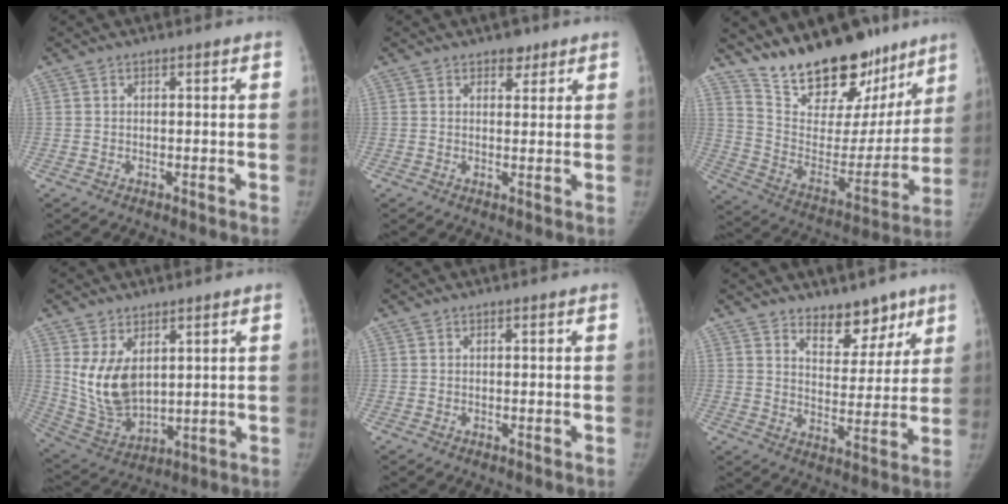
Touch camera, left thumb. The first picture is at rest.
{"total": 2.8, "force": [2.0, 1.7, 1.1], "torque": [0.002, -0.011, 0.026]}
{"total": 25.2, "force": [19.3, 10.9, 12.0], "torque": [-0.145, -0.100, 0.310]}
{"total": 11.3, "force": [3.7, 6.8, 8.3], "torque": [-0.142, -0.028, 0.094]}
{"total": 0.0}
{"total": 9.1, "force": [6.8, 4.7, 3.7], "torque": [-0.011, -0.047, 0.107]}